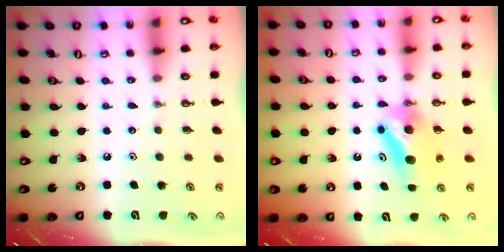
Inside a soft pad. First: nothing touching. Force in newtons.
{"total": 7.8, "press": 7.2, "slide": 3.0}